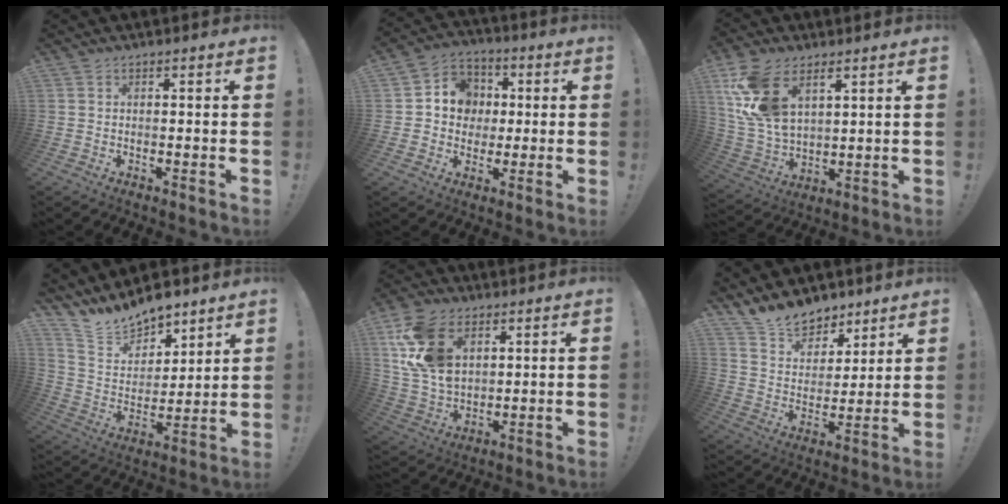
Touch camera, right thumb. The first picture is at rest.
{"total": 10.2, "force": [0.4, 9.5, 3.7], "torque": [-0.045, 0.007, 0.015]}
{"total": 15.1, "force": [7.6, 9.0, 9.4], "torque": [-0.188, -0.038, 0.146]}
{"total": 12.9, "force": [11.8, 4.7, 2.3], "torque": [-0.062, -0.099, 0.219]}
{"total": 17.0, "force": [6.6, 11.5, 10.6], "torque": [-0.211, -0.020, 0.130]}
{"total": 12.6, "force": [10.6, 6.1, 2.6], "torque": [-0.055, -0.086, 0.204]}